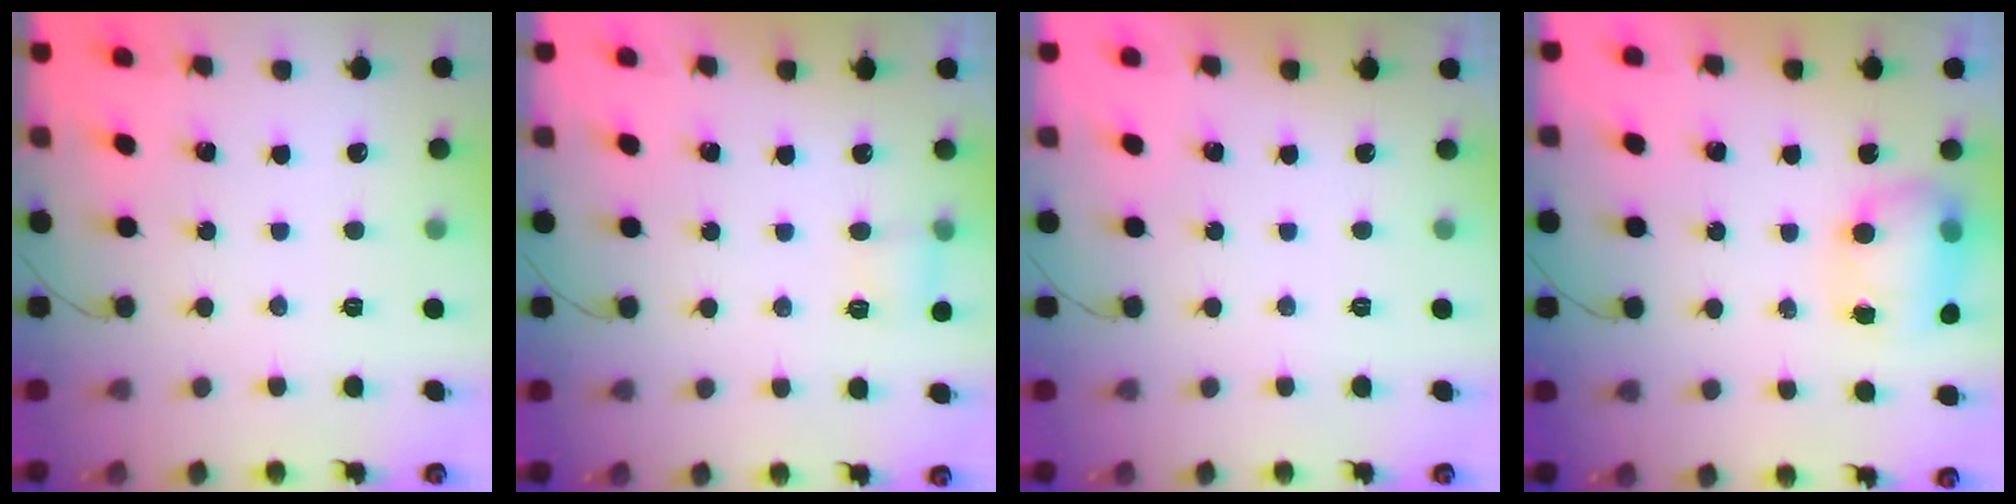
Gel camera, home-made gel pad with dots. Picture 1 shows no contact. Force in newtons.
{"total": 4.0, "press": 3.8, "slide": 1.2}
{"total": 0.0}
{"total": 8.6, "press": 8.5, "slide": 1.0}